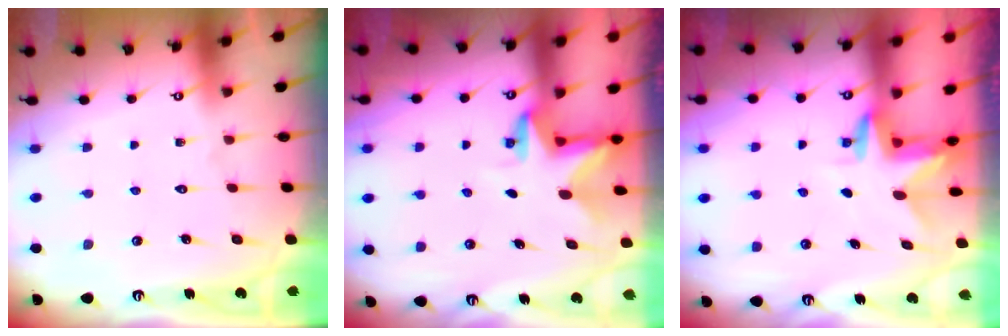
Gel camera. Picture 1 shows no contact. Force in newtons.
{"total": 2.9, "press": 2.9, "slide": 0.2}
{"total": 3.0, "press": 3.0, "slide": 0.2}